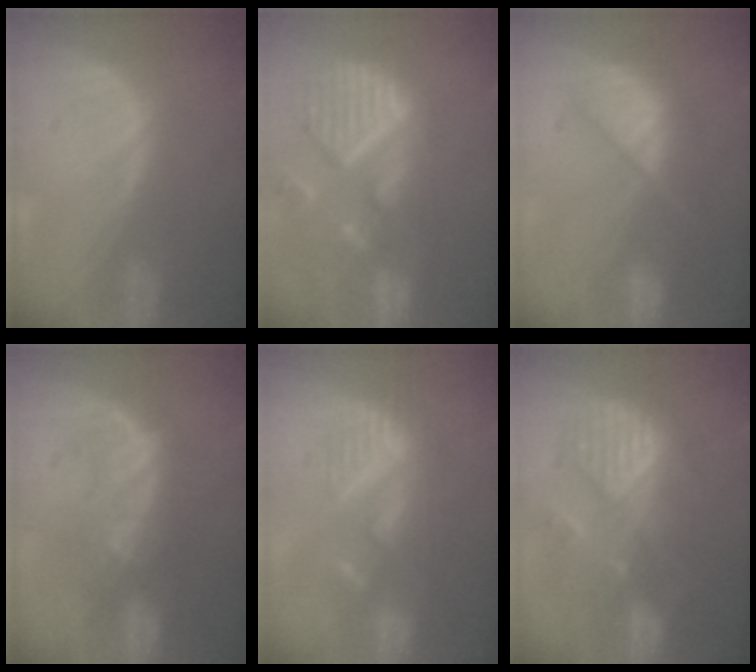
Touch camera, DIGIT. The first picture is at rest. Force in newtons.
{"total": 12.9, "press": 10.9, "slide": 6.9}
{"total": 7.3, "press": 7.3, "slide": 0.3}
{"total": 8.8, "press": 8.2, "slide": 3.2}
{"total": 8.7, "press": 8.0, "slide": 3.3}
{"total": 9.4, "press": 9.3, "slide": 1.6}